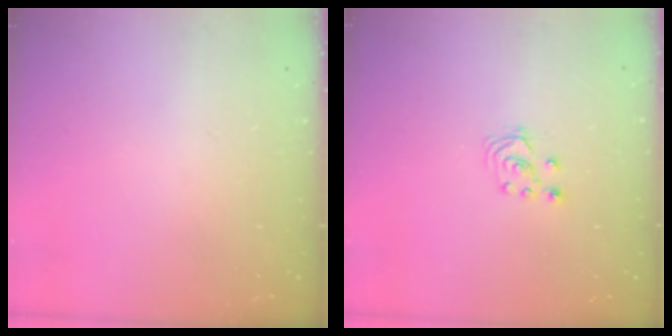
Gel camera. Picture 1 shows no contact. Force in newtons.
{"total": 2.8, "press": 2.7, "slide": 0.7}